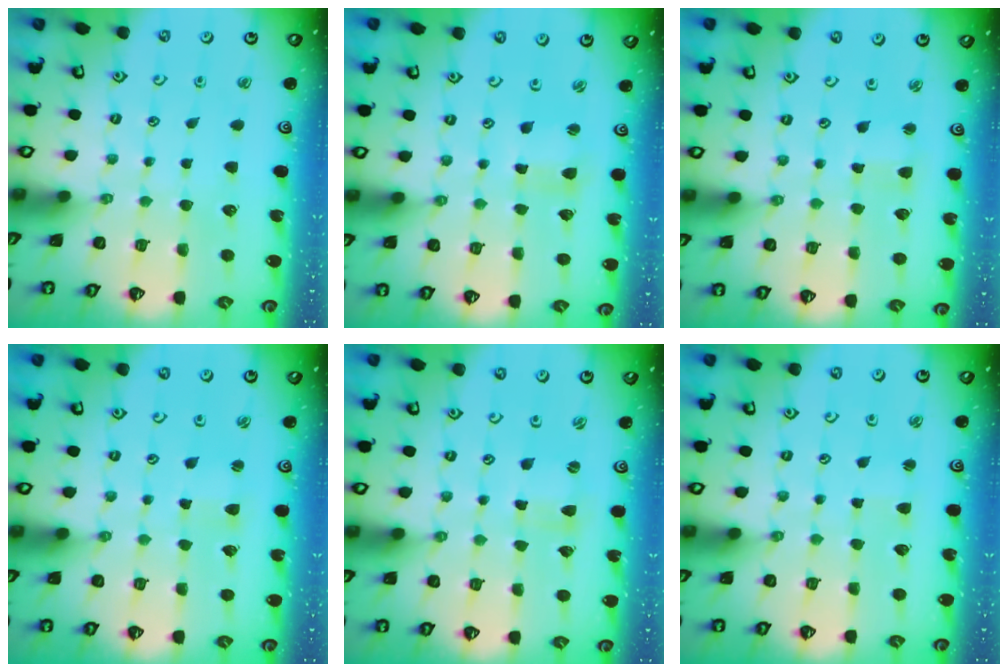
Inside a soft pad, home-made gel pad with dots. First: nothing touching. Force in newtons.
{"total": 2.1, "press": 2.1, "slide": 0.3}
{"total": 2.4, "press": 2.4, "slide": 0.4}
{"total": 2.2, "press": 2.2, "slide": 0.3}
{"total": 0.0}
{"total": 2.3, "press": 2.3, "slide": 0.2}